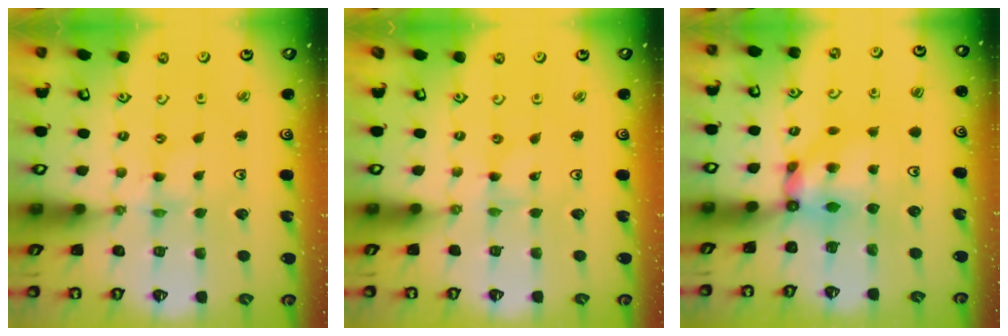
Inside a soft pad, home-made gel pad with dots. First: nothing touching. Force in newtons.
{"total": 0.0}
{"total": 7.6, "press": 7.6, "slide": 0.4}